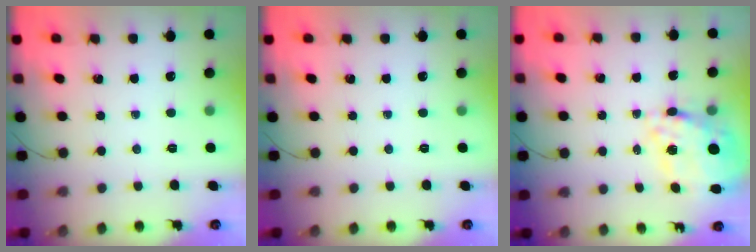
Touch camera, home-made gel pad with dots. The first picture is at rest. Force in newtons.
{"total": 0.0}
{"total": 20.2, "press": 19.8, "slide": 4.0}